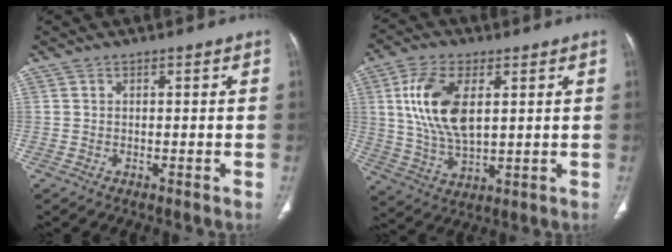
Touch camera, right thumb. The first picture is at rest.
{"total": 13.4, "force": [3.3, 6.9, 11.0], "torque": [-0.217, -0.011, 0.067]}